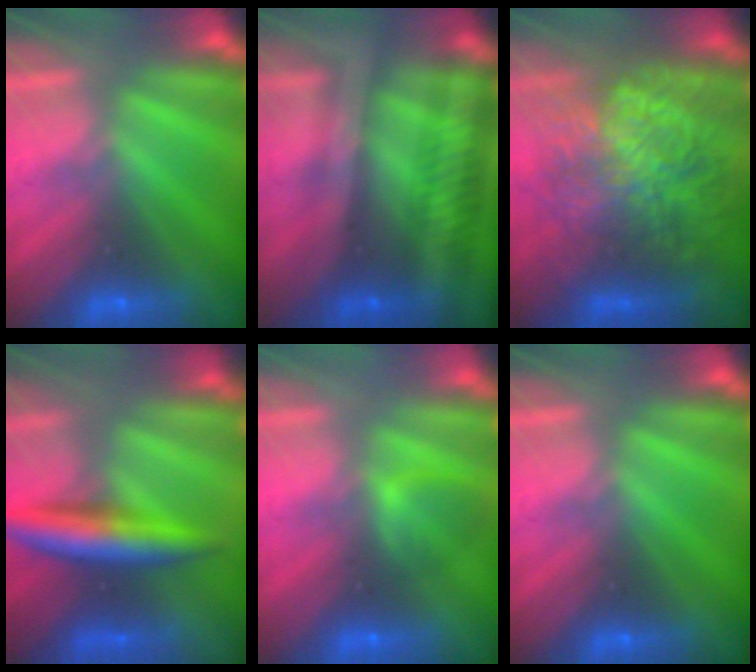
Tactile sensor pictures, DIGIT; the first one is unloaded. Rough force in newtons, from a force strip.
{"total": 2.4}
{"total": 9.5}
{"total": 6.5}
{"total": 2.1}
{"total": 0.0}